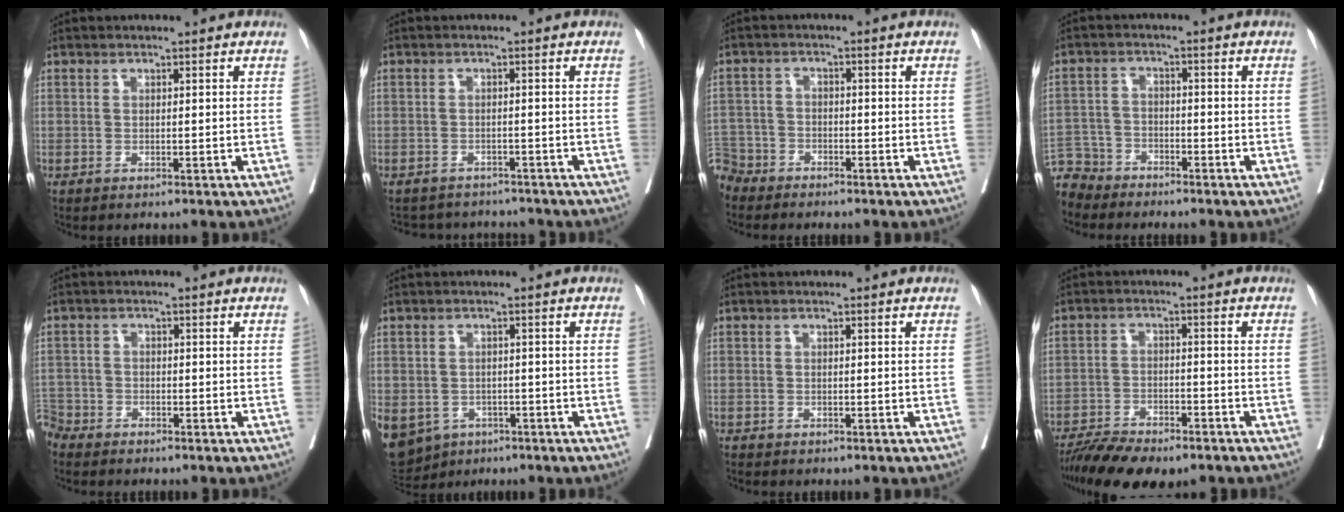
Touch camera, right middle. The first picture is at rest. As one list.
[{"total": 7.2, "force": [-6.9, 1.9, 0.6], "torque": [-0.013, 0.008, -0.088]}, {"total": 6.0, "force": [-5.2, 2.9, -0.5], "torque": [0.007, -0.003, -0.106]}, {"total": 6.6, "force": [-6.1, 2.6, -0.8], "torque": [0.014, 0.001, -0.121]}, {"total": 3.9, "force": [-3.6, 1.5, -0.3], "torque": [0.007, -0.005, -0.076]}, {"total": 14.9, "force": [-7.4, 11.8, 5.5], "torque": [-0.171, -0.007, -0.093]}, {"total": 1.0, "force": [-0.9, 0.4, 0.0], "torque": [-0.008, -0.001, -0.018]}, {"total": 10.8, "force": [-8.8, 2.8, 5.5], "torque": [-0.092, -0.015, -0.143]}]